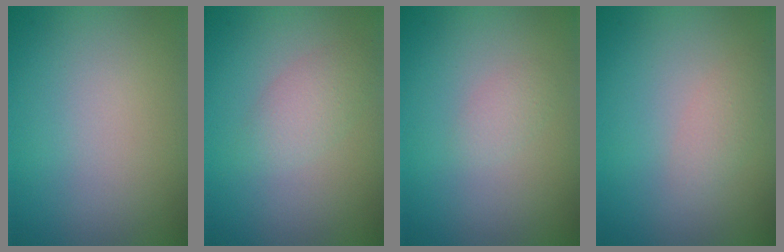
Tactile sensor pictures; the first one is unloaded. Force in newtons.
{"total": 2.1, "press": 2.1, "slide": 0.1}
{"total": 1.0, "press": 1.0, "slide": 0.1}
{"total": 1.5, "press": 1.5, "slide": 0.1}